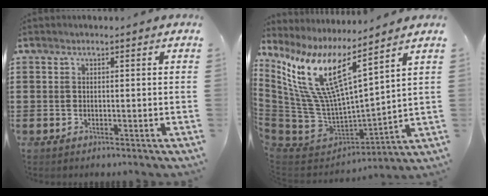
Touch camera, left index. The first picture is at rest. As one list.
[{"total": 12.8, "force": [7.1, 3.7, 10.0], "torque": [-0.244, -0.060, 0.116]}]